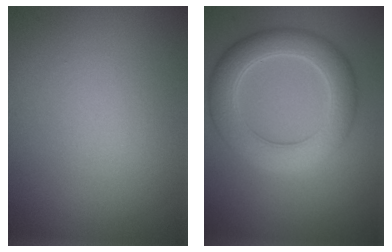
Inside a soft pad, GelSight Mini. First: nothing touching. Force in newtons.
{"total": 6.0, "press": 6.0, "slide": 0.2}